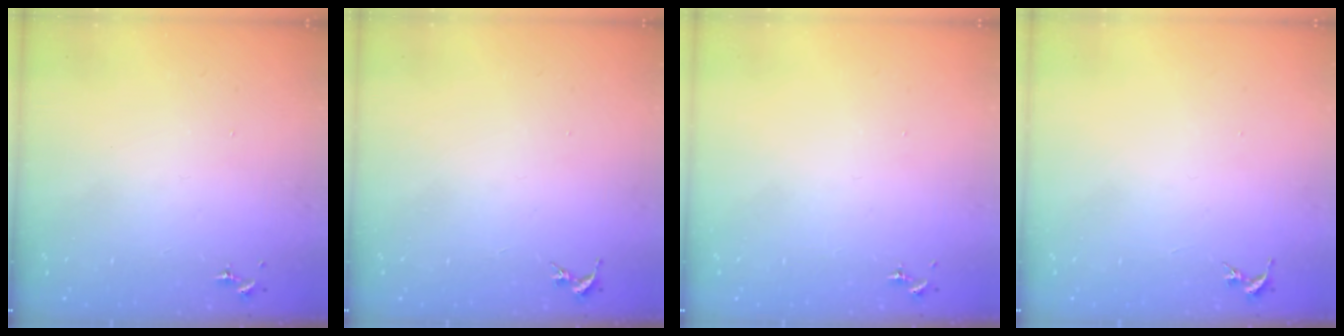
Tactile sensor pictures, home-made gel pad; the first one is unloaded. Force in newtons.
{"total": 0.0}
{"total": 0.0}
{"total": 0.0}